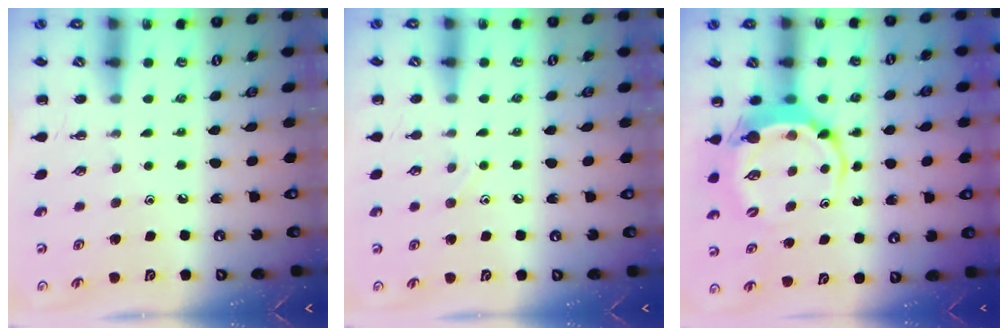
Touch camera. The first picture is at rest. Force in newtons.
{"total": 4.8, "press": 4.4, "slide": 1.9}
{"total": 6.1, "press": 6.0, "slide": 0.9}